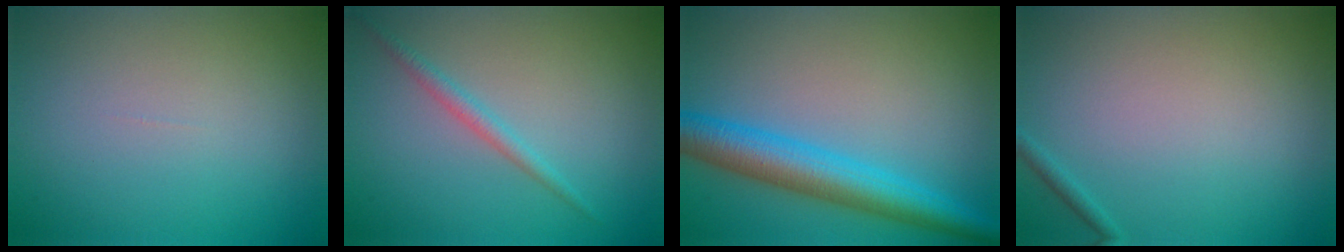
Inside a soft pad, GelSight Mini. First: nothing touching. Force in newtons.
{"total": 1.5, "press": 1.5, "slide": 0.1}
{"total": 6.2, "press": 6.2, "slide": 0.1}
{"total": 0.7, "press": 0.7, "slide": 0.0}